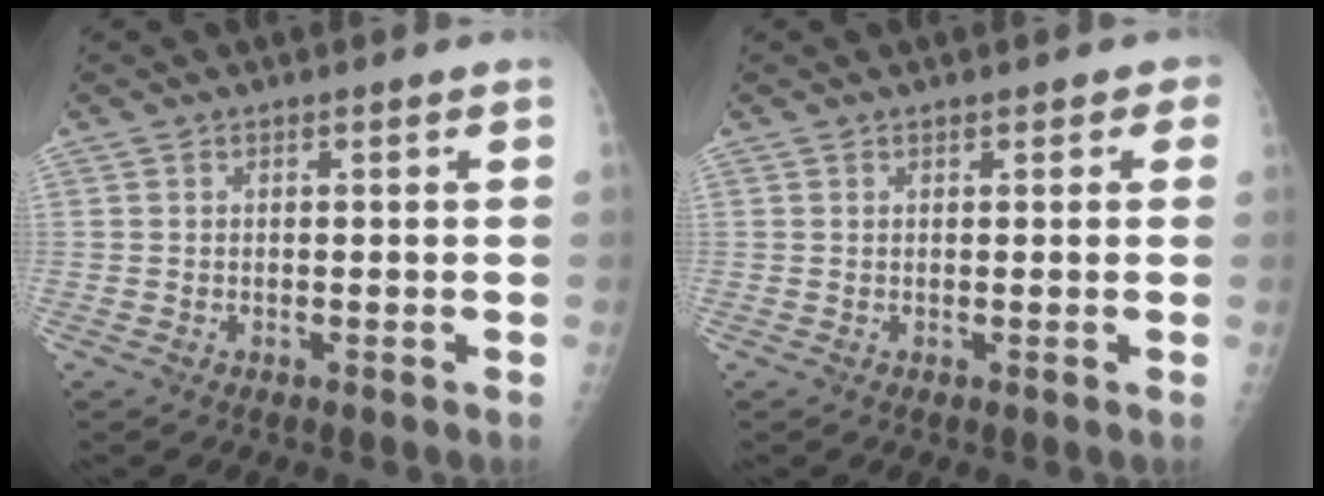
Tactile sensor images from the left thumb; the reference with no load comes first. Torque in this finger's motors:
{"motor_torque": [-0.46, -0.13, -0.07, -0.10, 0.05]}